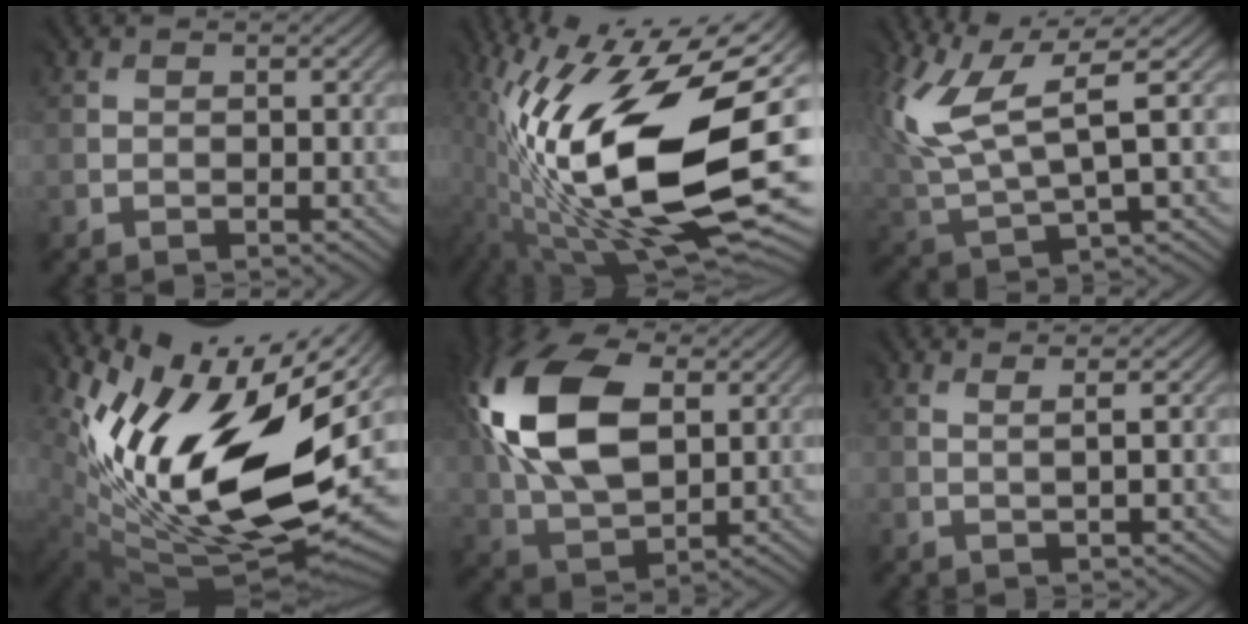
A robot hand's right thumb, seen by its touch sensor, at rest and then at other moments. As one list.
[{"total": 20.9, "force": [-1.2, 8.7, 19.0], "torque": [-0.372, -0.013, -0.021]}, {"total": 10.3, "force": [3.5, 3.8, 9.0], "torque": [-0.215, 0.003, 0.072]}, {"total": 18.5, "force": [4.1, 9.1, 15.6], "torque": [-0.265, -0.016, 0.083]}, {"total": 15.7, "force": [4.1, 9.7, 11.6], "torque": [-0.285, 0.024, 0.077]}, {"total": 0.9, "force": [0.5, -0.3, 0.7], "torque": [0.000, 0.002, 0.003]}]